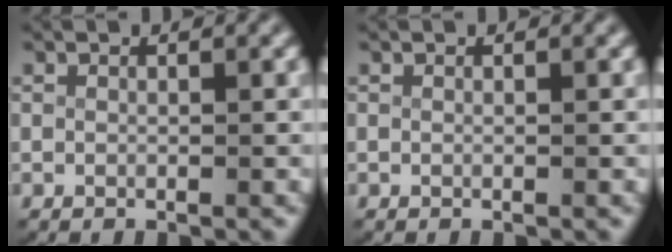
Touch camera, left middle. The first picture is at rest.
{"total": 0.0}